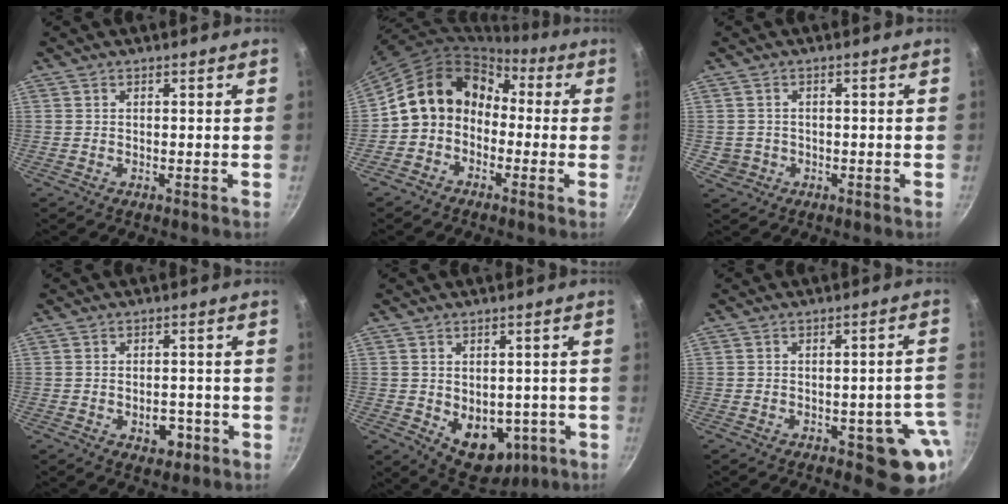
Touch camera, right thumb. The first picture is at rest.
{"total": 12.4, "force": [-0.9, 10.3, 6.8], "torque": [-0.085, 0.054, -0.036]}
{"total": 2.7, "force": [-0.5, 2.6, 0.3], "torque": [0.004, 0.011, 0.003]}
{"total": 5.0, "force": [-1.9, 3.2, 3.3], "torque": [-0.025, 0.011, -0.022]}
{"total": 11.4, "force": [-2.5, 8.0, 7.7], "torque": [-0.064, -0.007, -0.012]}
{"total": 10.6, "force": [-3.4, 5.3, 8.5], "torque": [-0.034, 0.022, -0.038]}